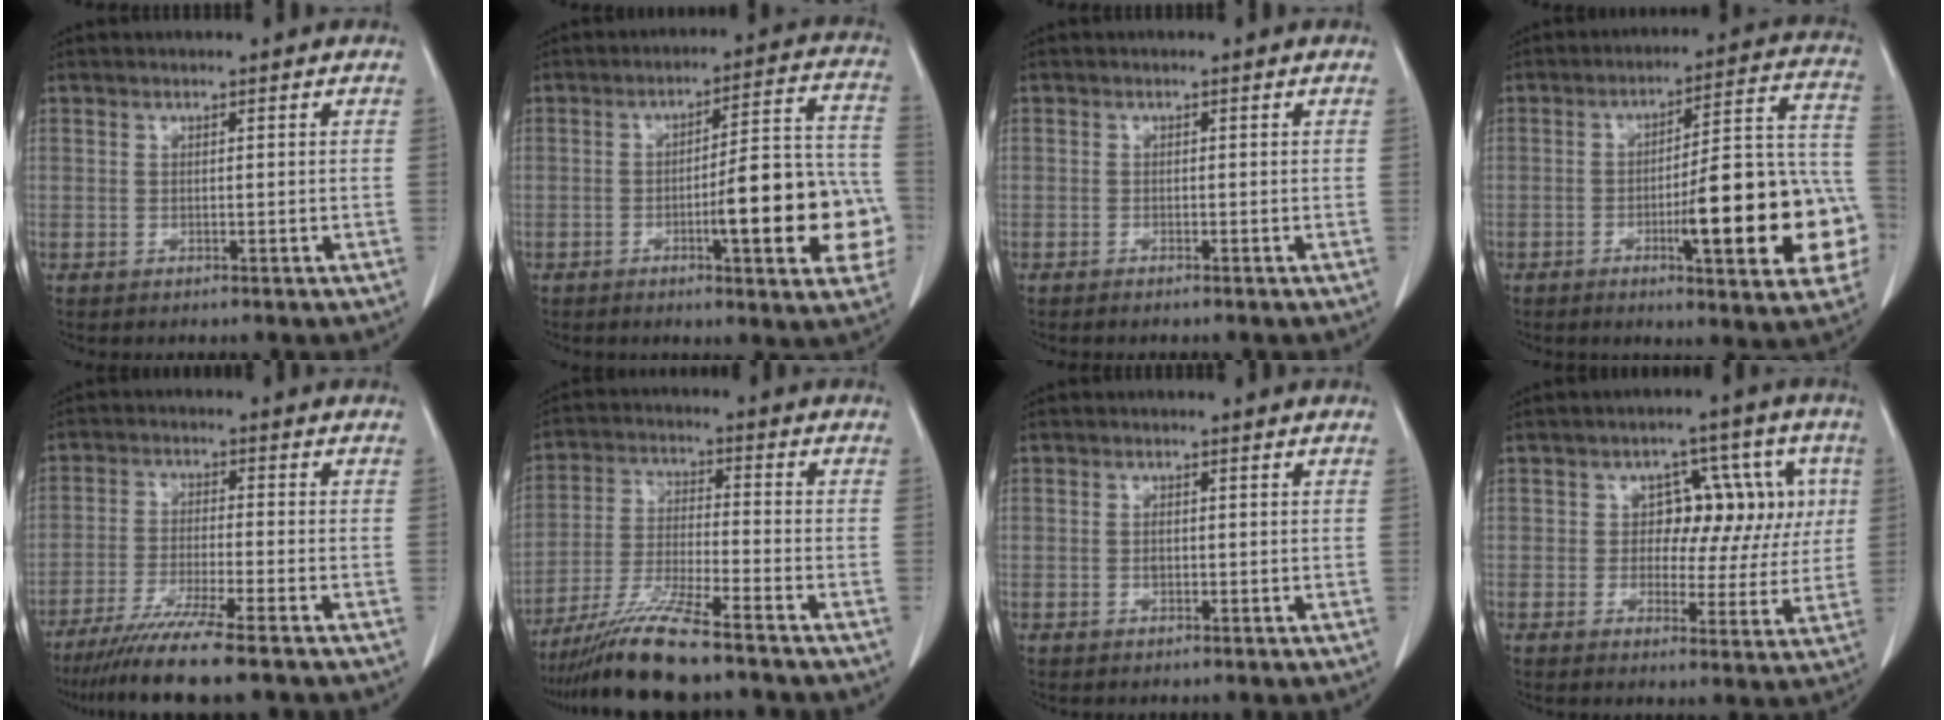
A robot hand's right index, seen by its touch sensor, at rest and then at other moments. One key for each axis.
{"total": 16.2, "fx": -4.3, "fy": 2.8, "fz": 15.4, "tx": -0.155, "ty": 0.031, "tz": -0.048}
{"total": 0.7, "fx": -0.7, "fy": 0.0, "fz": 0.3, "tx": -0.008, "ty": -0.002, "tz": -0.010}
{"total": 19.5, "fx": -5.3, "fy": 3.2, "fz": 18.5, "tx": -0.177, "ty": 0.032, "tz": -0.060}
{"total": 10.6, "fx": -8.4, "fy": -1.0, "fz": 6.3, "tx": -0.099, "ty": -0.033, "tz": -0.138}
{"total": 11.0, "fx": -8.8, "fy": -0.1, "fz": 6.6, "tx": -0.129, "ty": -0.027, "tz": -0.164}
{"total": 0.7, "fx": 0.0, "fy": 0.4, "fz": 0.6, "tx": -0.011, "ty": 0.002, "tz": 0.001}
{"total": 8.9, "fx": 1.6, "fy": 6.1, "fz": 6.3, "tx": -0.055, "ty": 0.031, "tz": 0.022}